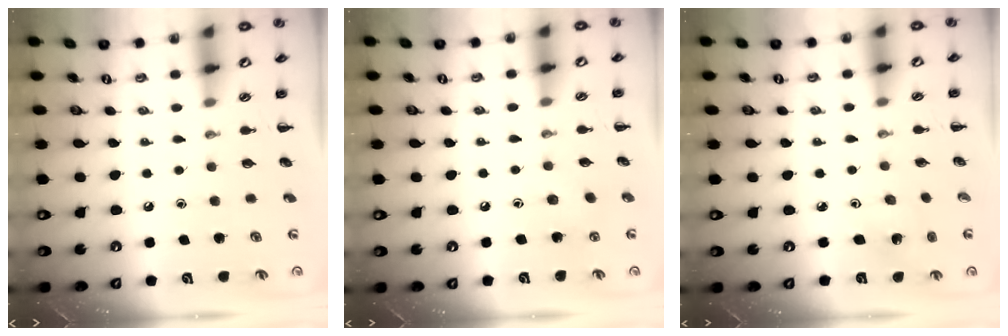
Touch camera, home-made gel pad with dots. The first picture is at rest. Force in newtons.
{"total": 5.8, "press": 5.6, "slide": 1.5}
{"total": 2.7, "press": 2.6, "slide": 0.9}